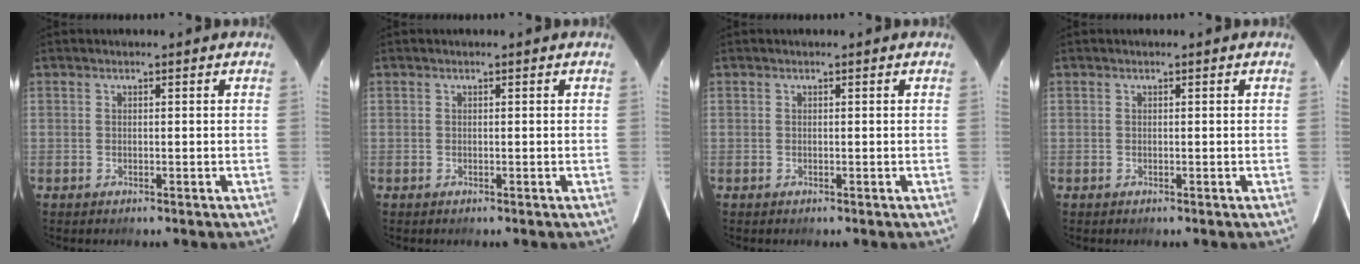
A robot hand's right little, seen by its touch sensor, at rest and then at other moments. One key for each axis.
{"total": 0.0}
{"total": 0.0}
{"total": 0.0}